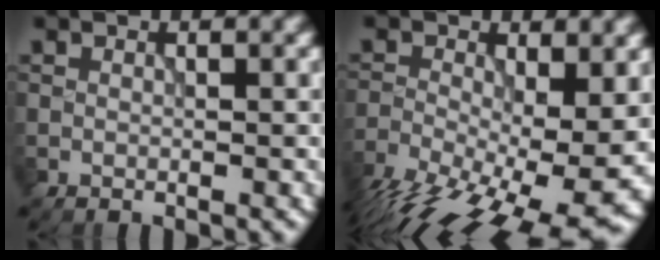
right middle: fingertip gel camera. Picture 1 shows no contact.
{"total": 15.1, "force": [-6.4, 6.3, 12.1], "torque": [-0.221, -0.027, -0.093]}